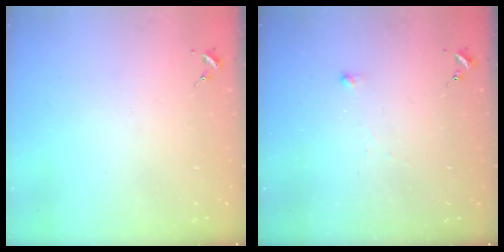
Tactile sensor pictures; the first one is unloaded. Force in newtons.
{"total": 2.6, "press": 2.6, "slide": 0.6}